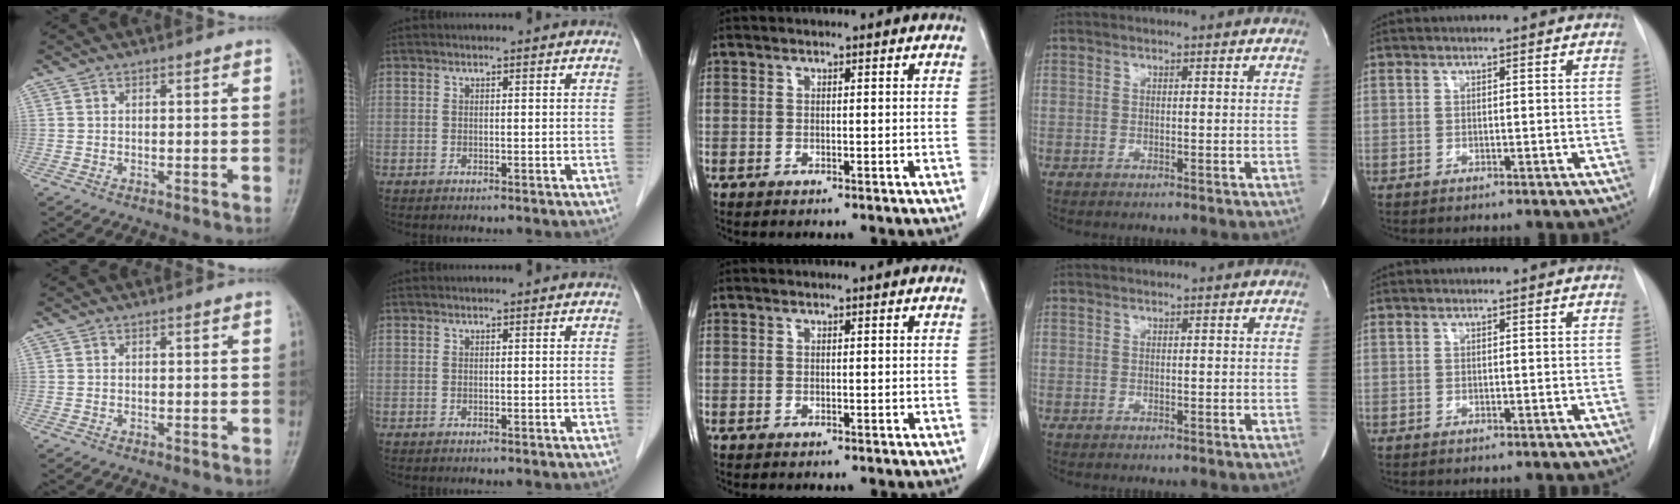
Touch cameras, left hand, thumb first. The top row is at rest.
{}